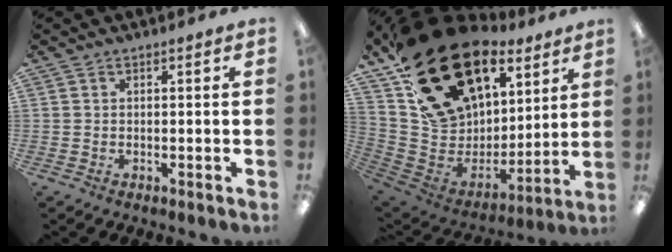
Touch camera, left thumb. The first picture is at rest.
{"total": 27.6, "force": [17.2, 16.8, 13.5], "torque": [-0.217, -0.103, 0.339]}